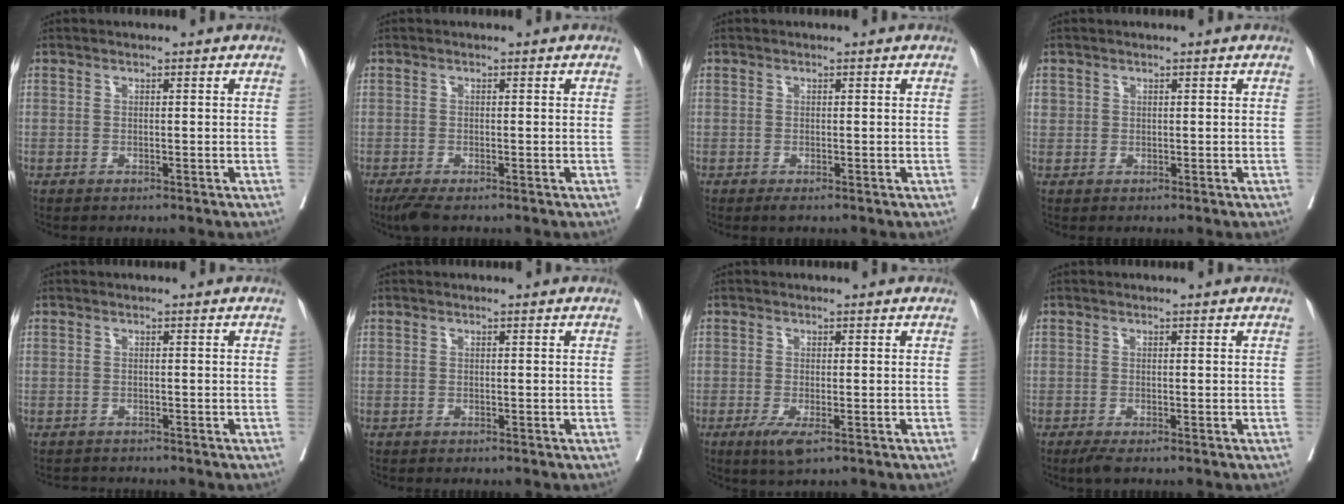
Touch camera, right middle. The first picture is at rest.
{"total": 2.7, "force": [-2.0, 0.4, 1.7], "torque": [-0.033, -0.009, -0.037]}
{"total": 0.9, "force": [-0.6, 0.1, 0.6], "torque": [-0.010, -0.005, -0.008]}
{"total": 1.2, "force": [0.5, 1.1, 0.2], "torque": [0.008, 0.006, 0.006]}
{"total": 1.7, "force": [-1.7, 0.3, -0.1], "torque": [-0.006, -0.009, -0.027]}
{"total": 0.0}
{"total": 3.2, "force": [-1.5, 0.6, 2.7], "torque": [-0.046, -0.009, -0.023]}
{"total": 1.7, "force": [-1.2, 0.2, 1.2], "torque": [-0.026, -0.009, -0.023]}